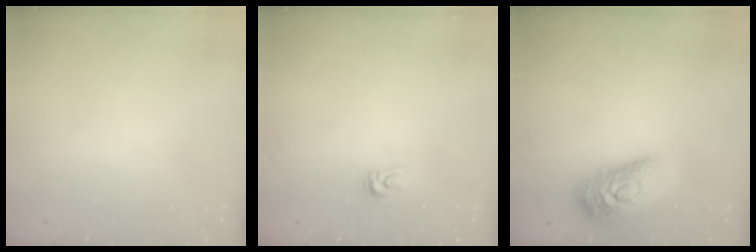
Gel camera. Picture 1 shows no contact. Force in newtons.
{"total": 3.6, "press": 3.6, "slide": 0.2}
{"total": 16.1, "press": 16.1, "slide": 0.9}